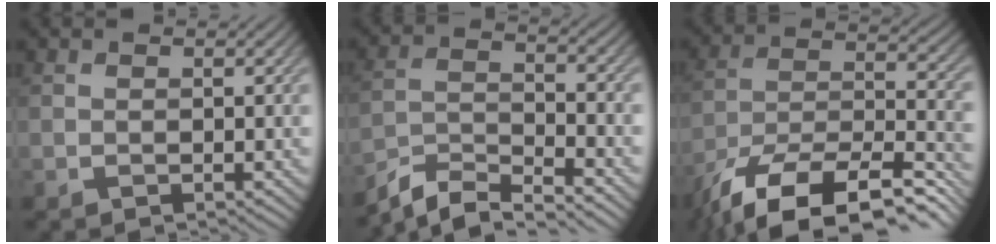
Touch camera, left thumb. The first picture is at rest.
{"total": 7.1, "force": [-6.3, 1.3, 3.0], "torque": [-0.063, -0.007, -0.123]}
{"total": 17.4, "force": [-13.2, 6.4, 9.5], "torque": [-0.197, -0.043, -0.194]}